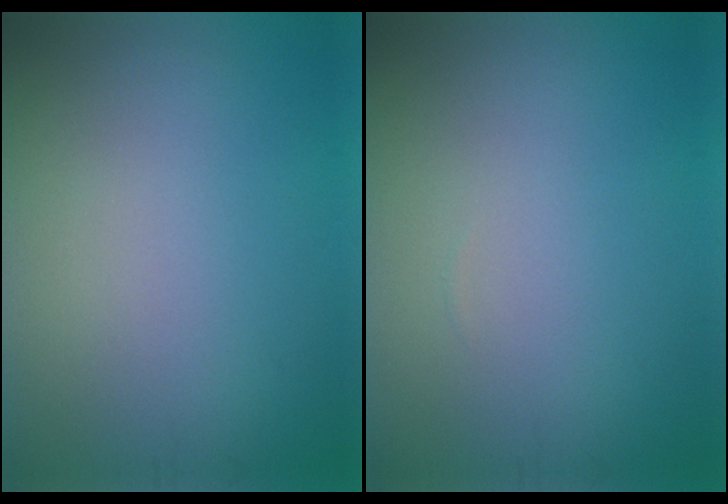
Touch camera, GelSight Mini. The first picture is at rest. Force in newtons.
{"total": 0.0}